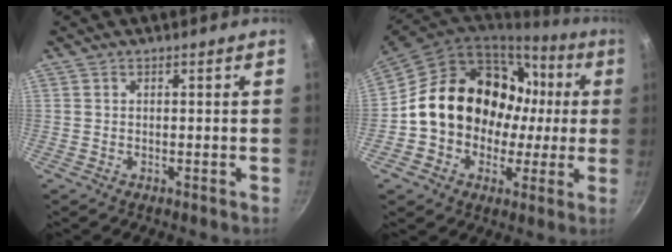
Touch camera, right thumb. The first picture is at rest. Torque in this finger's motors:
{"motor_torque": [1.59, 3.37, 1.03, -1.00, 0.30]}